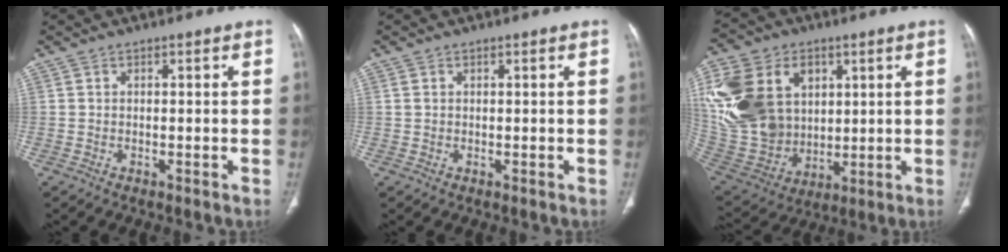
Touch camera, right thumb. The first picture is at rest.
{"total": 0.7, "force": [0.4, 0.5, 0.4], "torque": [-0.008, 0.005, 0.010]}
{"total": 26.9, "force": [7.0, 20.0, 16.5], "torque": [-0.354, 0.015, 0.156]}